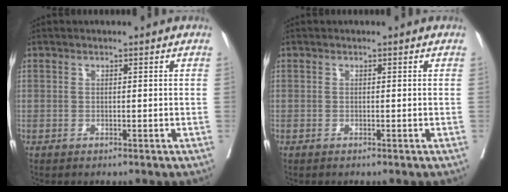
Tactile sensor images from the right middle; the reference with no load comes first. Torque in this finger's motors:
{"motor_torque": [0.18, -0.14, 0.04, 0.00]}